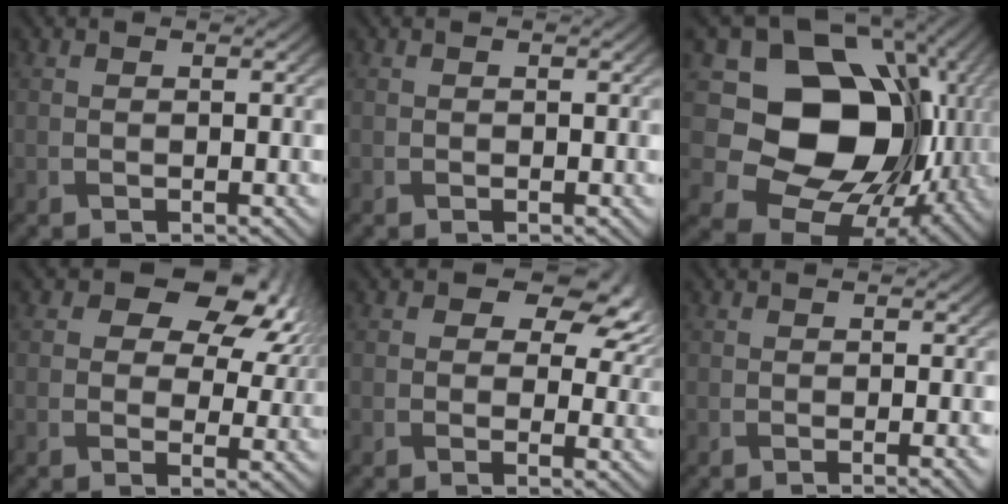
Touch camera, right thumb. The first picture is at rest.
{"total": 0.0}
{"total": 17.4, "force": [1.2, 14.0, 10.3], "torque": [-0.169, -0.028, 0.034]}
{"total": 12.3, "force": [5.3, 8.0, 7.7], "torque": [-0.116, 0.008, 0.075]}
{"total": 9.0, "force": [4.0, 6.1, 5.4], "torque": [-0.077, 0.012, 0.042]}
{"total": 2.1, "force": [-0.6, 0.4, 1.9], "torque": [-0.022, 0.002, -0.011]}